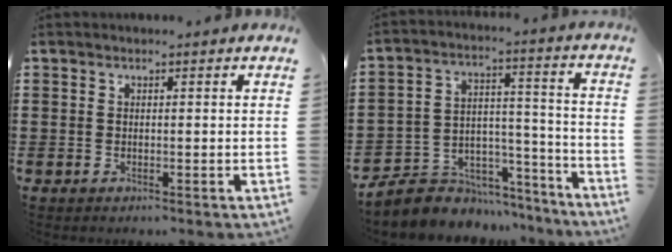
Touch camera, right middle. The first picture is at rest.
{"total": 6.6, "force": [-5.6, 3.4, 0.6], "torque": [-0.032, 0.005, -0.111]}